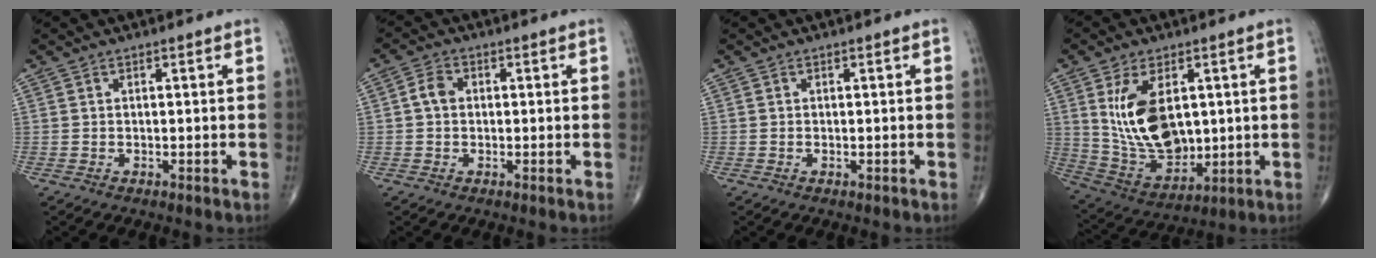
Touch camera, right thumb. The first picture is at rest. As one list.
[{"total": 3.1, "force": [0.1, 2.4, 1.9], "torque": [-0.034, 0.010, -0.003]}, {"total": 0.0}, {"total": 15.4, "force": [2.8, 9.0, 12.1], "torque": [-0.201, -0.016, 0.075]}]